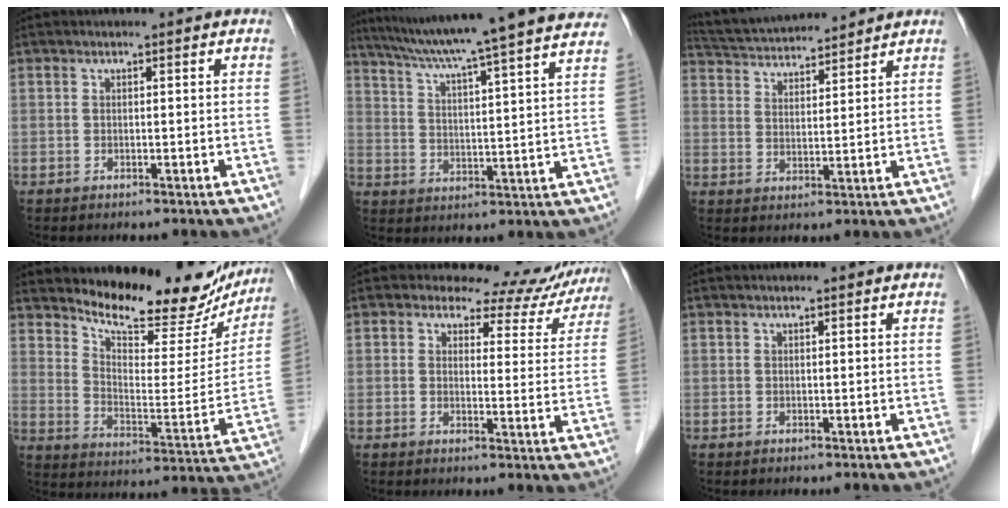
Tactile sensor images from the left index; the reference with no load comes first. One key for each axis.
{"total": 24.5, "fx": 21.2, "fy": -0.9, "fz": 12.1, "tx": -0.201, "ty": -0.013, "tz": 0.287}
{"total": 12.0, "fx": 11.4, "fy": 1.1, "fz": 3.7, "tx": -0.077, "ty": 0.025, "tz": 0.191}
{"total": 20.5, "fx": 18.5, "fy": 5.4, "fz": 7.0, "tx": -0.091, "ty": -0.044, "tz": 0.246}
{"total": 9.2, "fx": 8.7, "fy": 3.0, "fz": 0.5, "tx": 0.014, "ty": -0.022, "tz": 0.082}
{"total": 0.6, "fx": 0.6, "fy": -0.1, "fz": 0.2, "tx": -0.004, "ty": 0.019, "tz": 0.015}